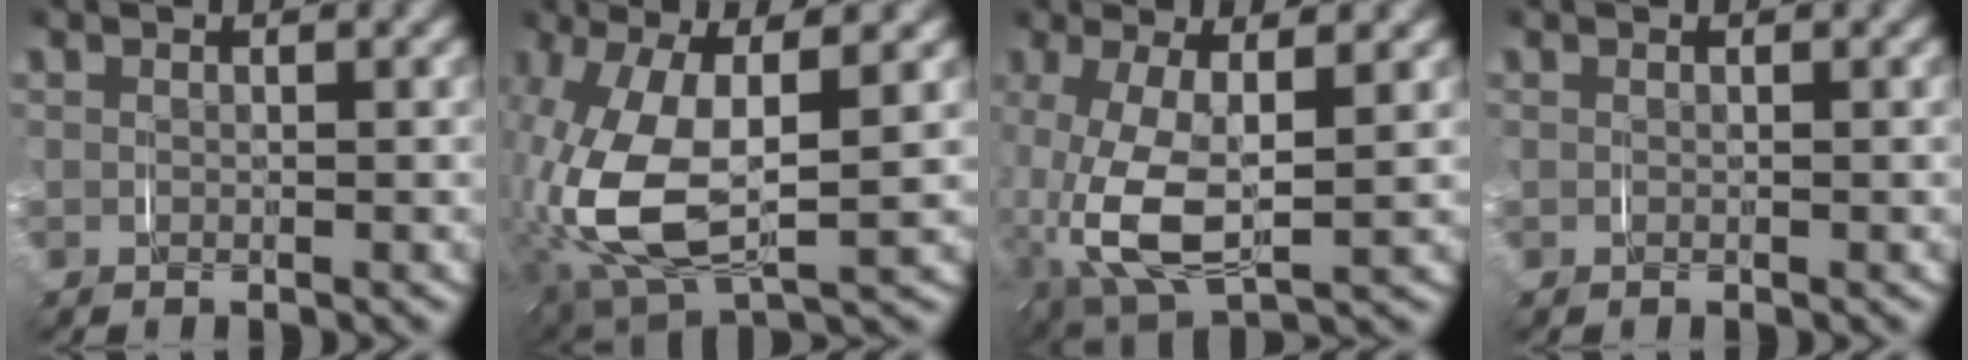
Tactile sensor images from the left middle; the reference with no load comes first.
{"total": 11.0, "force": [-1.1, 6.5, 8.9], "torque": [-0.225, -0.031, 0.005]}
{"total": 8.2, "force": [-1.2, 4.7, 6.5], "torque": [-0.168, -0.036, -0.004]}
{"total": 0.0}